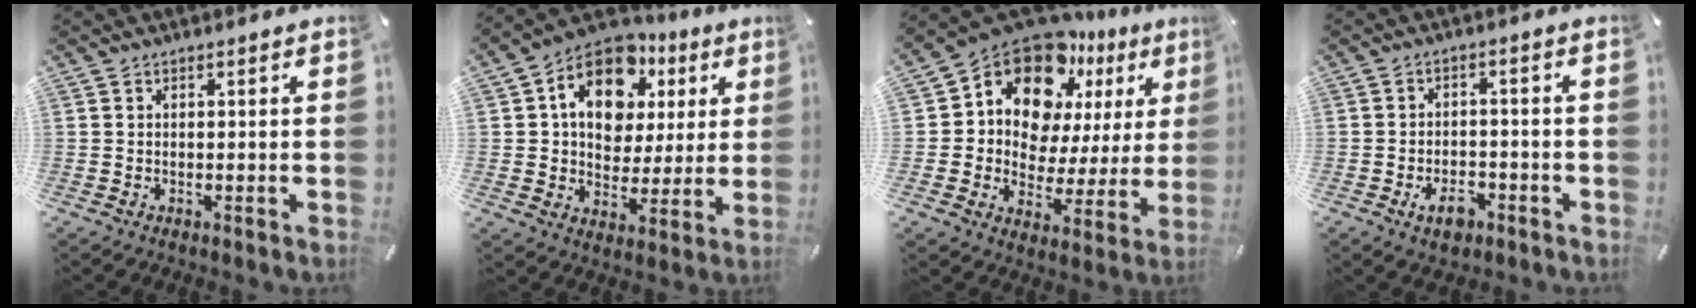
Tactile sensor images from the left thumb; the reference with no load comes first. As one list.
[{"total": 15.4, "force": [6.0, 11.5, 8.3], "torque": [-0.139, -0.018, 0.111]}, {"total": 15.5, "force": [10.8, 9.3, 6.2], "torque": [-0.114, -0.090, 0.192]}, {"total": 5.9, "force": [-3.1, 3.5, 3.6], "torque": [-0.073, 0.012, -0.056]}]